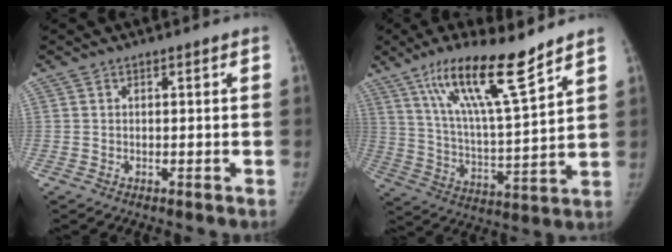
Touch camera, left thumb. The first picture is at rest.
{"total": 16.9, "force": [11.6, 2.4, 12.1], "torque": [-0.201, -0.062, 0.210]}